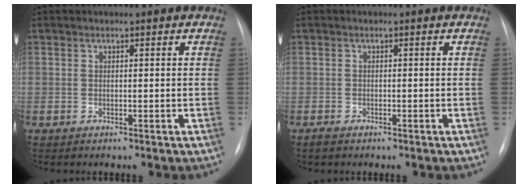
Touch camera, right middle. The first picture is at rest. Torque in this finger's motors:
{"motor_torque": [0.05, -0.12, 0.03, 0.02]}